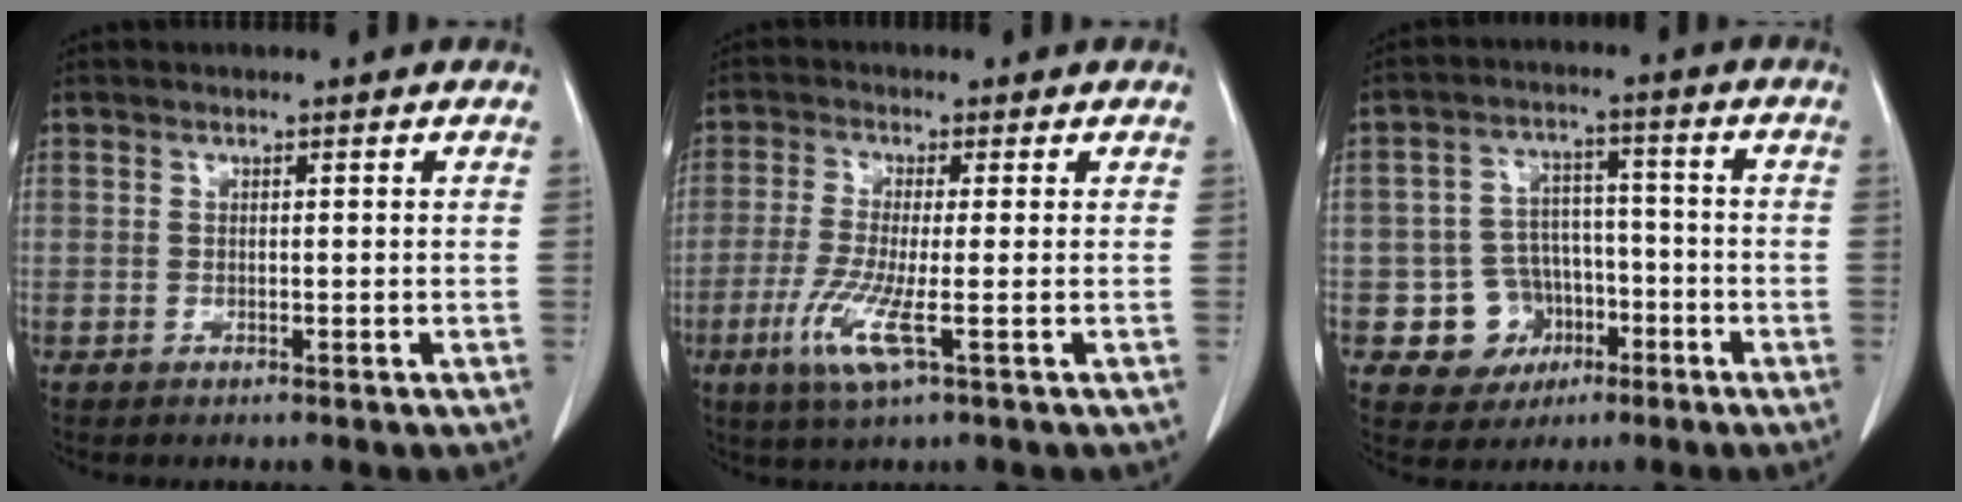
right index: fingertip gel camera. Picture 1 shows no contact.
{"total": 7.1, "force": [-2.6, 0.3, 6.6], "torque": [-0.142, -0.022, -0.054]}
{"total": 8.1, "force": [-3.0, 7.3, 1.7], "torque": [-0.021, 0.019, -0.036]}